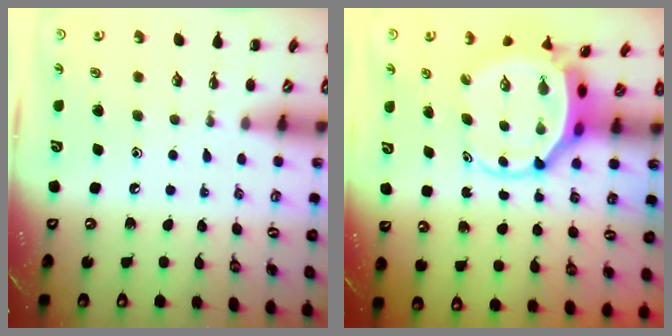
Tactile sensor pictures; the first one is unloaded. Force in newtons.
{"total": 5.6, "press": 5.4, "slide": 1.2}